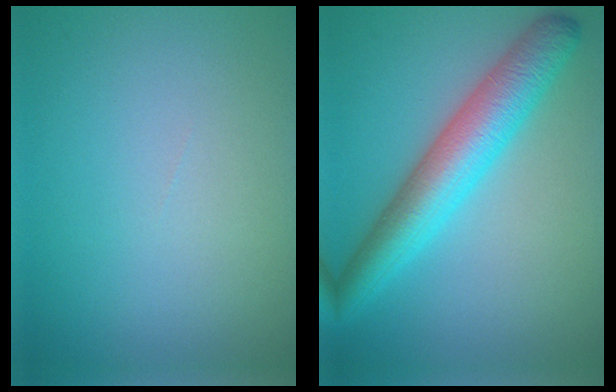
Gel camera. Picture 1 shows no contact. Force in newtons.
{"total": 6.6, "press": 6.6, "slide": 0.1}